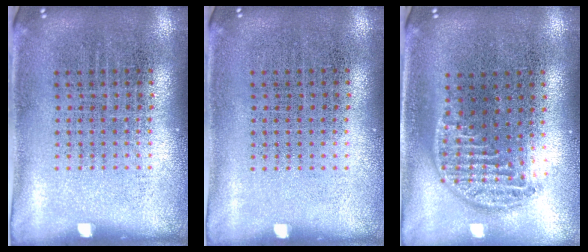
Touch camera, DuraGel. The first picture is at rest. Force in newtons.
{"total": 0.0}
{"total": 1.4, "press": 1.2, "slide": 0.7}